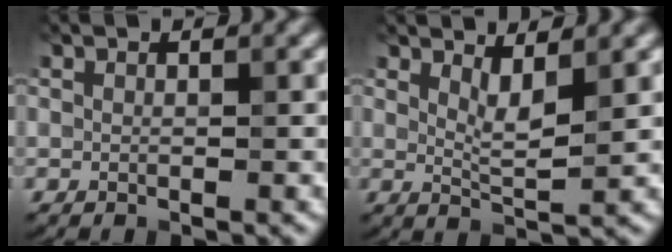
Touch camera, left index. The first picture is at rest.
{"total": 2.4, "force": [1.3, 0.5, 2.0], "torque": [-0.035, -0.010, 0.024]}